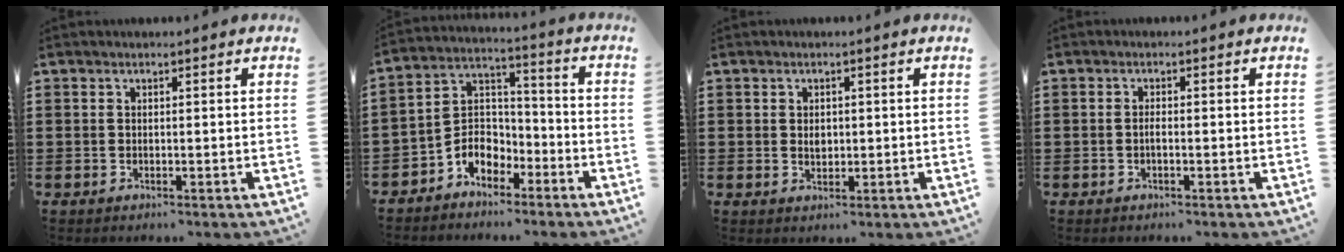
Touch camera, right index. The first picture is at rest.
{"total": 5.9, "force": [-3.7, 4.2, 1.9], "torque": [-0.051, 0.007, -0.078]}
{"total": 1.8, "force": [0.2, 1.2, 1.3], "torque": [-0.018, 0.003, 0.001]}
{"total": 1.0, "force": [-0.4, 0.2, 0.9], "torque": [-0.019, -0.003, -0.006]}